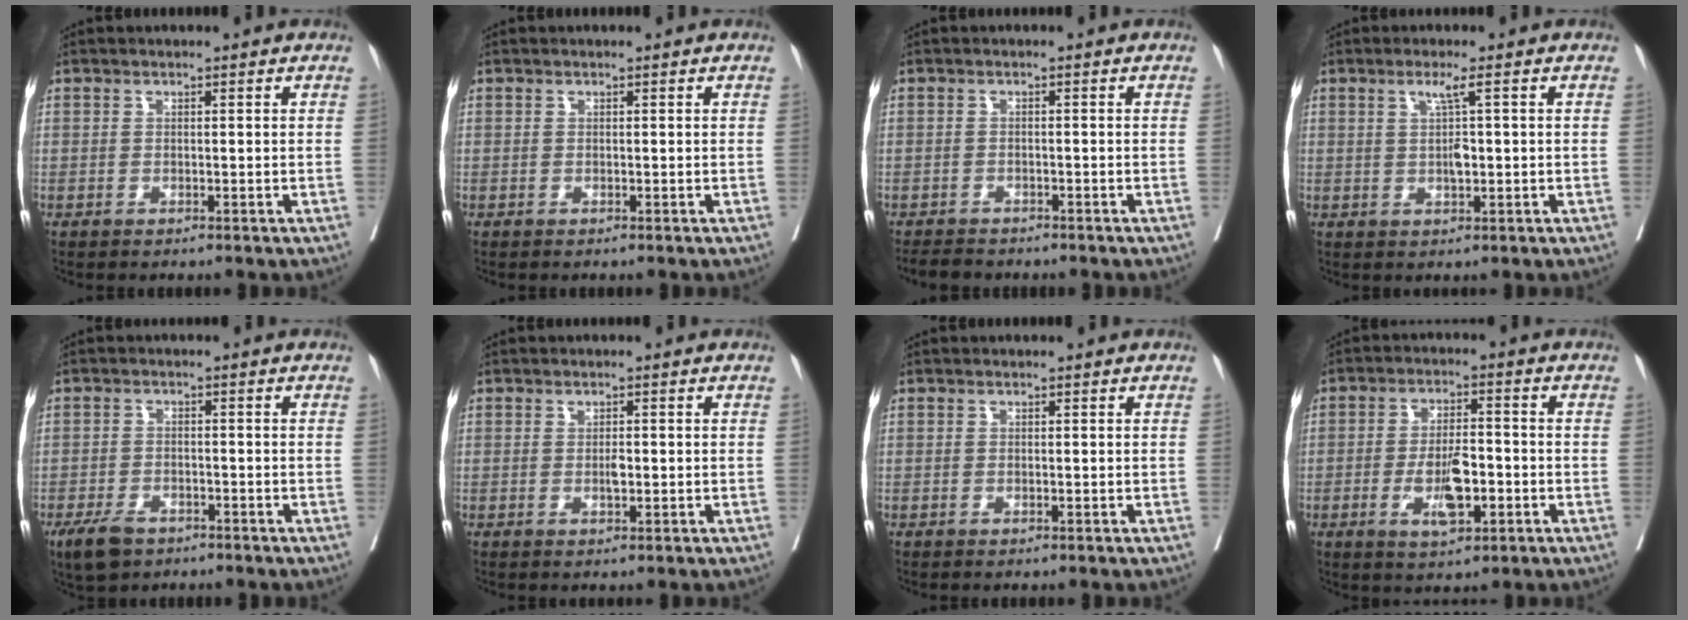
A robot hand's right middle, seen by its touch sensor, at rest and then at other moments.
{"total": 0.0}
{"total": 3.5, "force": [-3.1, 1.3, 0.9], "torque": [-0.016, -0.006, -0.047]}
{"total": 3.1, "force": [0.6, 0.1, 3.1], "torque": [-0.055, -0.002, 0.013]}
{"total": 4.9, "force": [-3.3, 2.5, 2.6], "torque": [-0.052, -0.005, -0.054]}
{"total": 1.4, "force": [-0.1, 0.4, 1.4], "torque": [-0.028, -0.003, 0.002]}
{"total": 0.0}
{"total": 7.4, "force": [-2.3, 2.5, 6.6], "torque": [-0.124, -0.003, -0.033]}